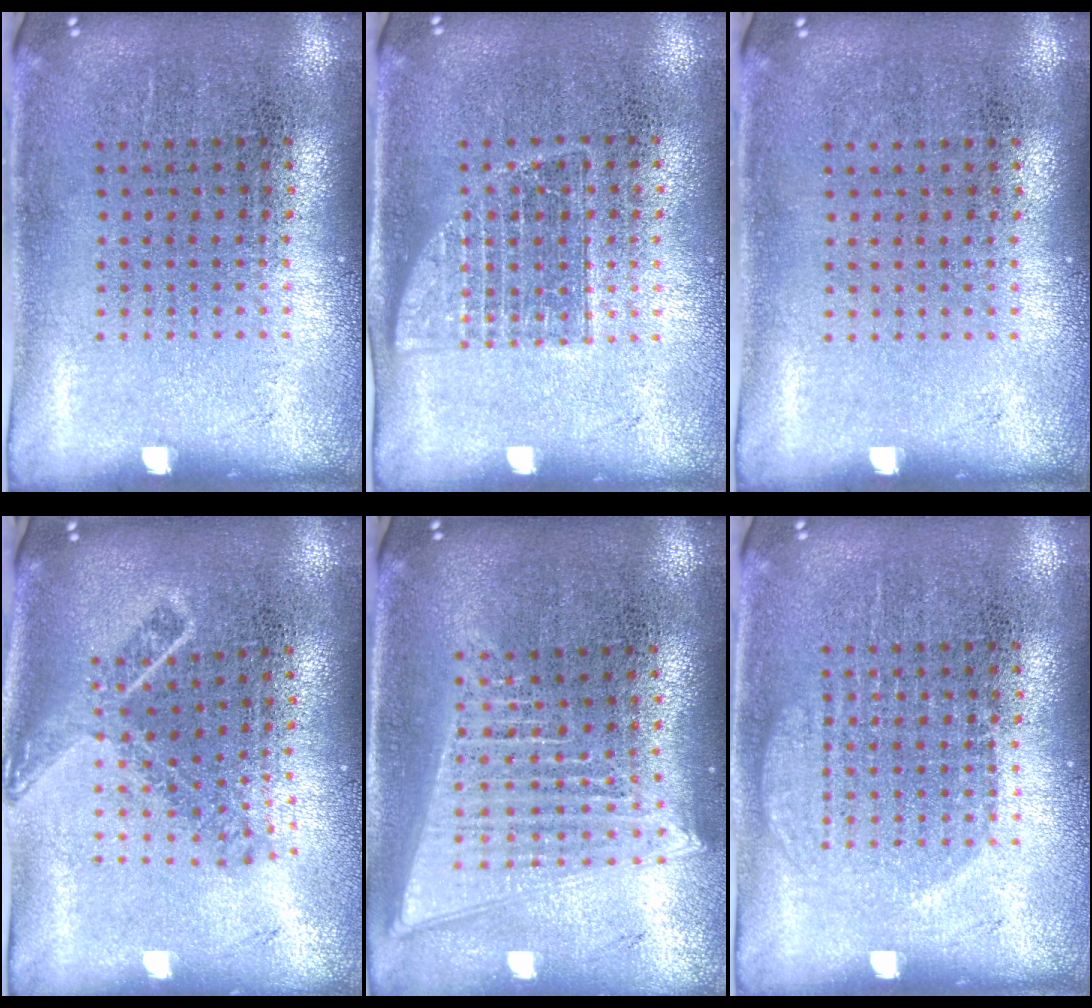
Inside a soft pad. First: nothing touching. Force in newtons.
{"total": 1.2, "press": 1.1, "slide": 0.6}
{"total": 0.0}
{"total": 1.8, "press": 1.3, "slide": 1.2}
{"total": 2.0, "press": 1.7, "slide": 1.1}
{"total": 1.6, "press": 1.5, "slide": 0.4}